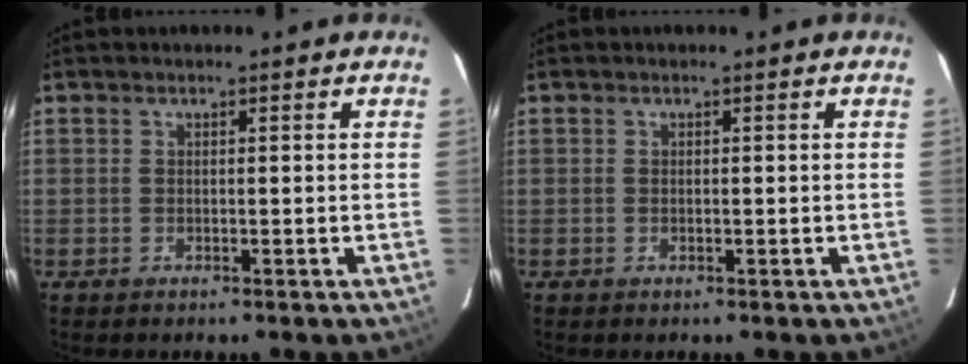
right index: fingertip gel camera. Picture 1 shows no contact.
{"total": 0.0}